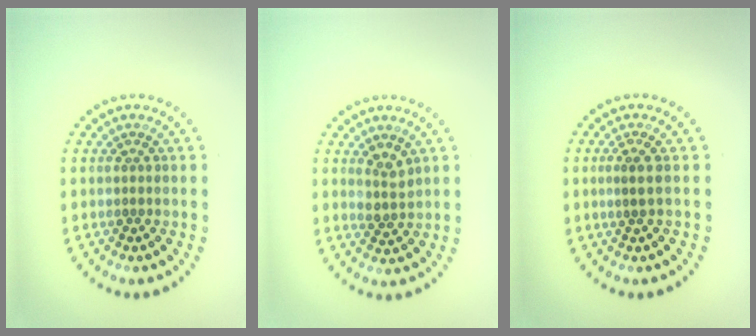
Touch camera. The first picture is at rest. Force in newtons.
{"total": 1.9, "press": 1.5, "slide": 1.2}
{"total": 0.9, "press": 0.6, "slide": 0.7}